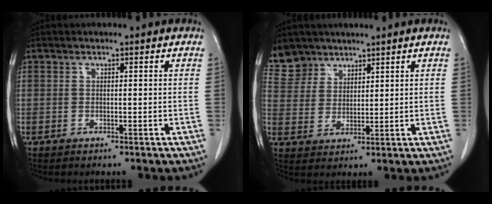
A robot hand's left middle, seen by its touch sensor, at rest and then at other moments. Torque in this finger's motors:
{"motor_torque": [1.05, -1.09, 0.17, 0.06]}